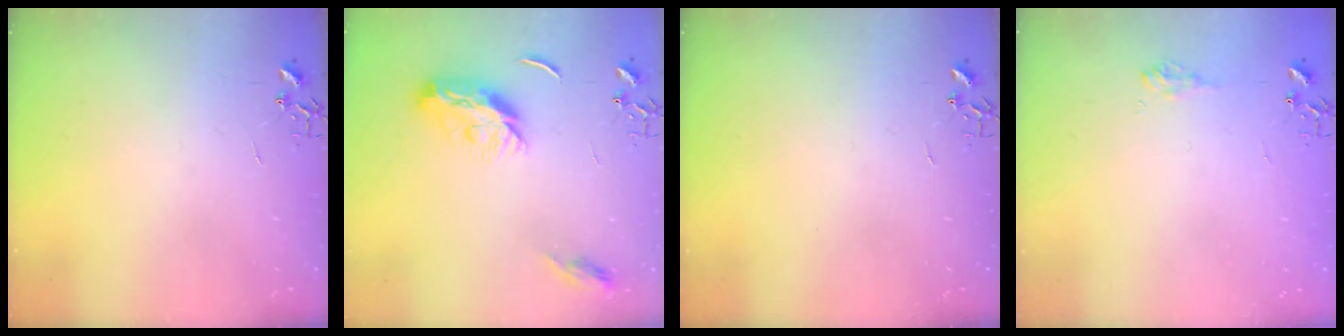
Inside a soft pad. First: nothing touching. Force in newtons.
{"total": 11.4, "press": 11.4, "slide": 0.8}
{"total": 0.0}
{"total": 7.4, "press": 7.4, "slide": 0.9}